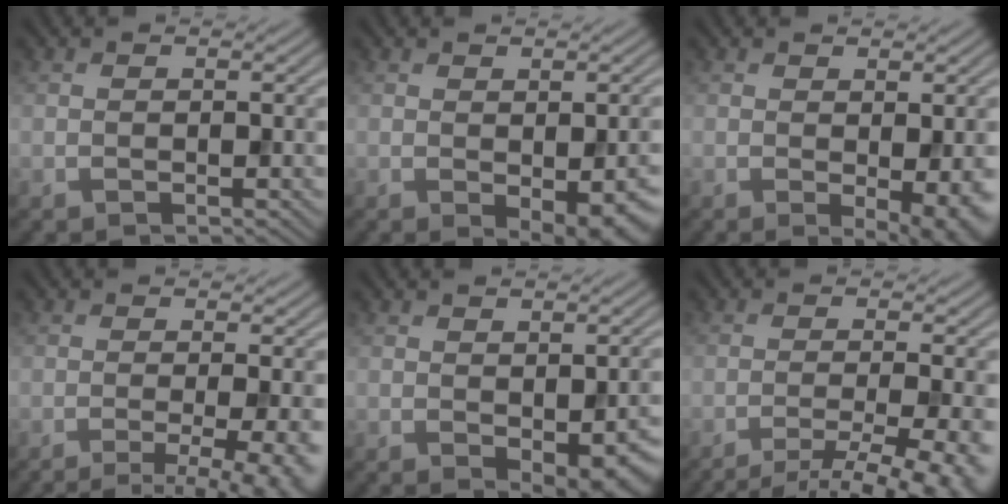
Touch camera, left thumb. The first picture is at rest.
{"total": 6.0, "force": [-2.0, 2.4, 5.1], "torque": [-0.065, -0.020, -0.011]}
{"total": 4.4, "force": [-0.4, 1.0, 4.2], "torque": [-0.059, -0.011, -0.003]}
{"total": 8.3, "force": [-3.0, 2.2, 7.4], "torque": [-0.089, -0.006, -0.035]}
{"total": 6.4, "force": [-2.2, 3.1, 5.2], "torque": [-0.067, -0.025, -0.010]}
{"total": 9.4, "force": [-6.2, 1.9, 6.9], "torque": [-0.101, -0.013, -0.078]}